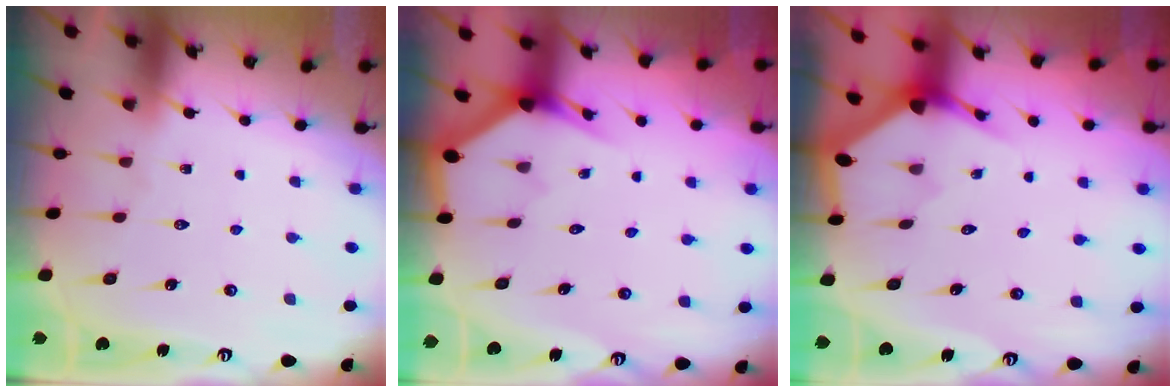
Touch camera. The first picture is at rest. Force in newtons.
{"total": 3.1, "press": 3.1, "slide": 0.1}
{"total": 2.9, "press": 2.9, "slide": 0.2}